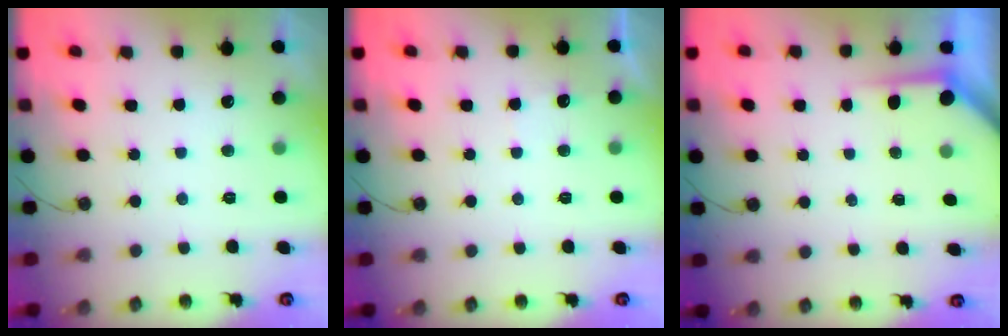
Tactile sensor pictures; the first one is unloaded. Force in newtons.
{"total": 2.5, "press": 2.5, "slide": 0.5}
{"total": 3.5, "press": 3.5, "slide": 0.4}